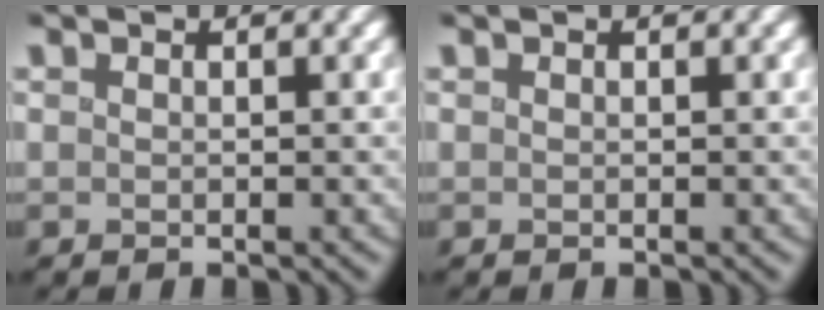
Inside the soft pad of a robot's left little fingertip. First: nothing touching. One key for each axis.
{"total": 0.0}